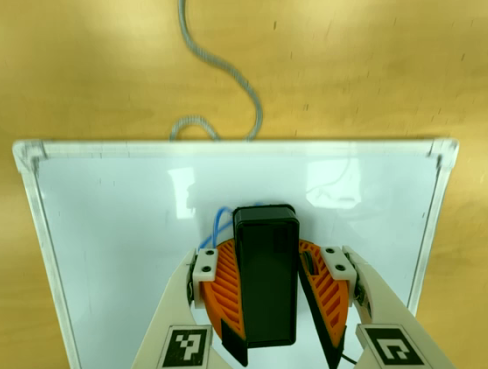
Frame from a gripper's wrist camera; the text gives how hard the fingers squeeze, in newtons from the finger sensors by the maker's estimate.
{"total": 11.3, "left": 13.2, "right": 9.4}